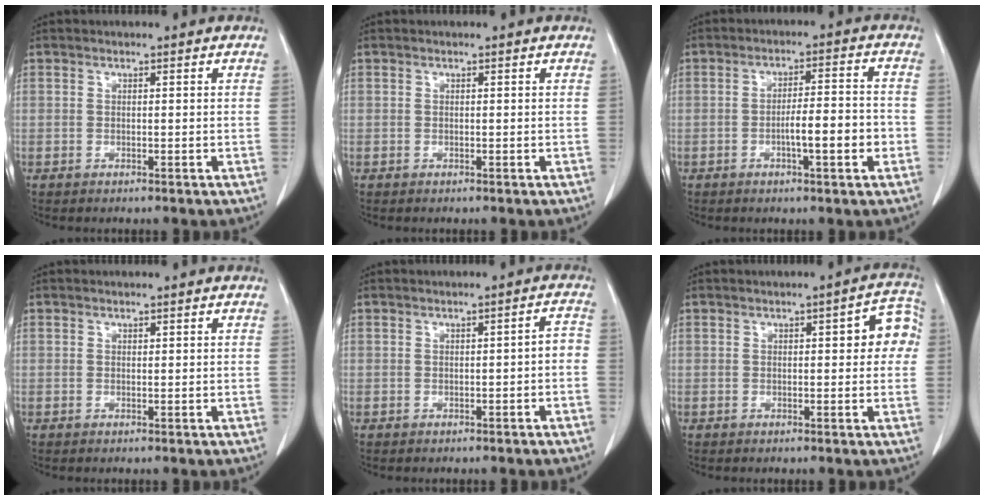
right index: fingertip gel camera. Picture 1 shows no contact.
{"total": 0.0}
{"total": 6.7, "force": [-2.1, 0.8, 6.3], "torque": [-0.102, 0.010, -0.030]}
{"total": 0.0}
{"total": 2.0, "force": [-0.8, 0.6, 1.8], "torque": [-0.018, 0.010, -0.008]}
{"total": 5.6, "force": [0.9, 1.9, 5.2], "torque": [-0.047, 0.020, 0.004]}